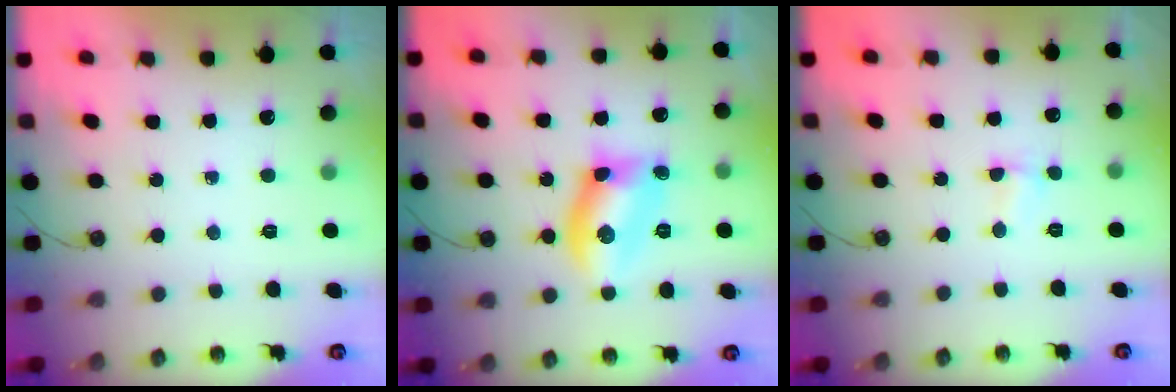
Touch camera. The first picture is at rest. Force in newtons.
{"total": 10.6, "press": 10.6, "slide": 0.5}
{"total": 1.6, "press": 1.3, "slide": 0.9}